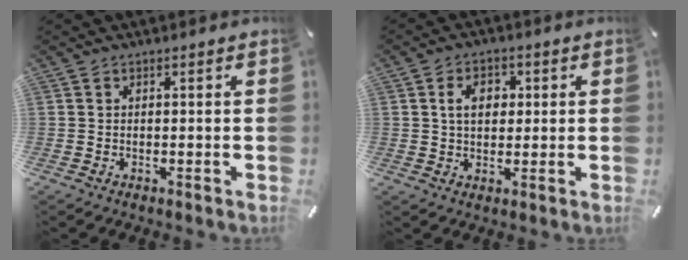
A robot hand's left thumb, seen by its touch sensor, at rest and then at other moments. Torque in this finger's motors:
{"motor_torque": [0.12, 0.39, 0.93, -0.37, 0.28]}